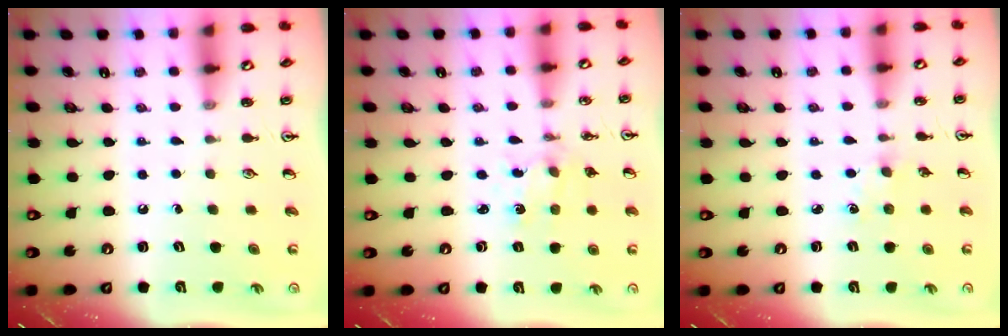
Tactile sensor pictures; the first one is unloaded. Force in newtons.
{"total": 1.5, "press": 1.5, "slide": 0.3}
{"total": 2.8, "press": 2.7, "slide": 0.5}